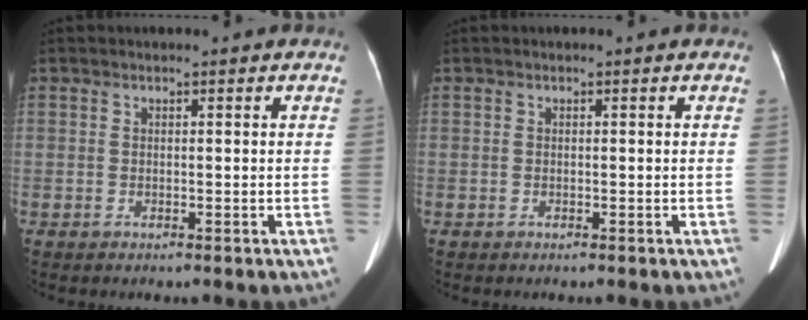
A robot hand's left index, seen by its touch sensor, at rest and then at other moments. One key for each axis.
{"total": 0.0}